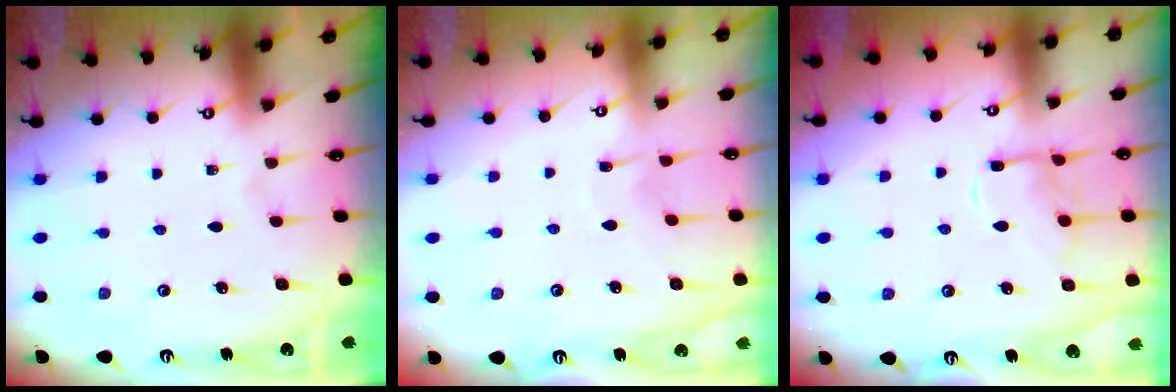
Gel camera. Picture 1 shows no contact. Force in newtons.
{"total": 7.0, "press": 7.0, "slide": 0.3}
{"total": 9.6, "press": 9.6, "slide": 0.7}